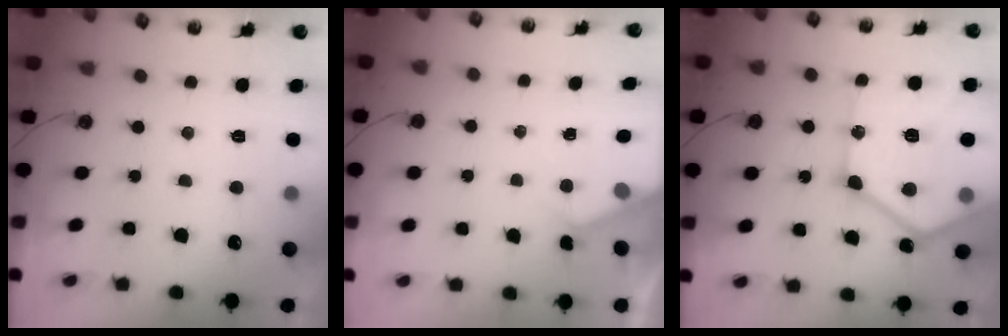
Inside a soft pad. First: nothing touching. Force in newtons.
{"total": 2.4, "press": 2.4, "slide": 0.4}
{"total": 28.2, "press": 28.1, "slide": 3.0}